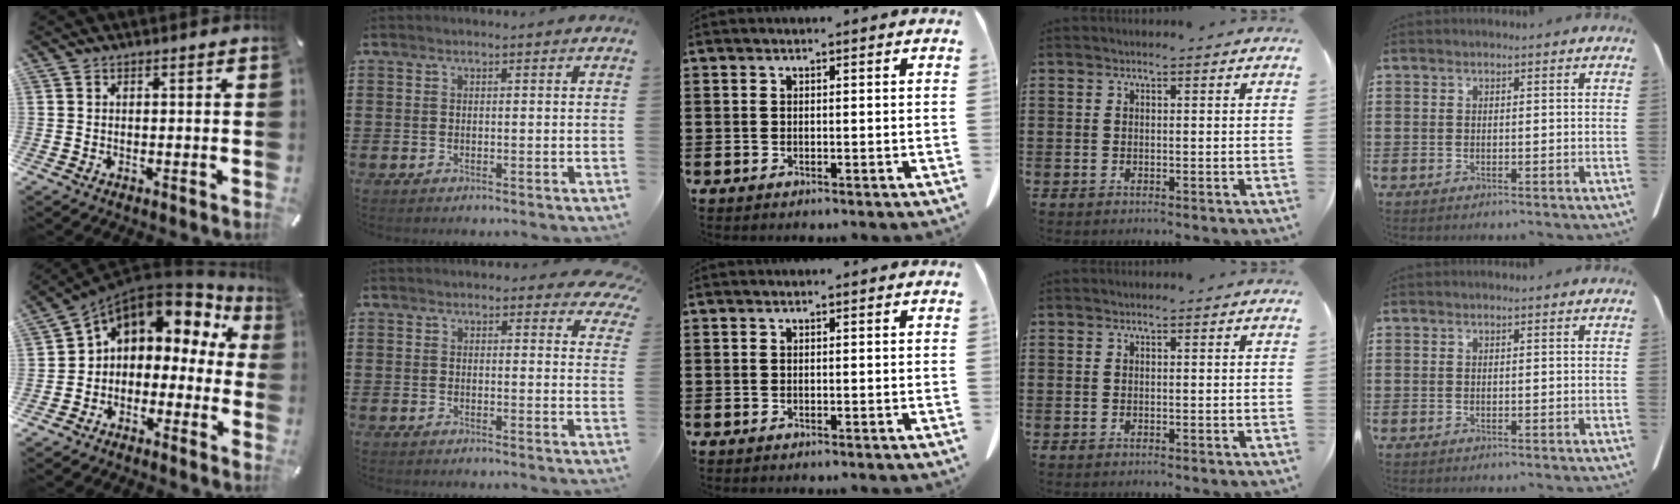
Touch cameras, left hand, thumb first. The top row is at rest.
{"thumb": {"total": 7.4, "force": [4.3, 5.6, 2.4], "torque": [-0.051, -0.044, 0.074]}, "index": {"total": 3.6, "force": [3.2, 1.2, 1.1], "torque": [-0.015, -0.010, 0.057]}}